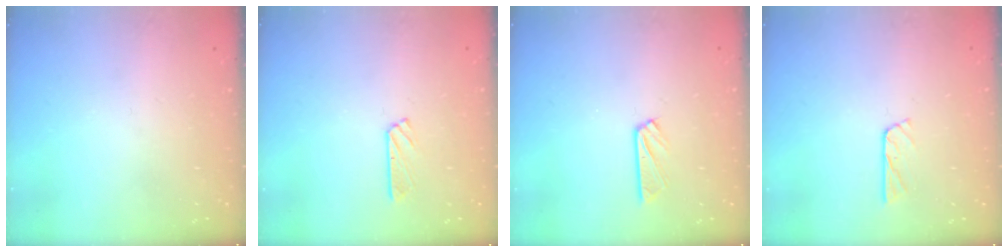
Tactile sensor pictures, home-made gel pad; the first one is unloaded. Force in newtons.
{"total": 5.5, "press": 5.5, "slide": 0.3}
{"total": 4.3, "press": 4.2, "slide": 0.5}
{"total": 4.3, "press": 4.3, "slide": 0.4}